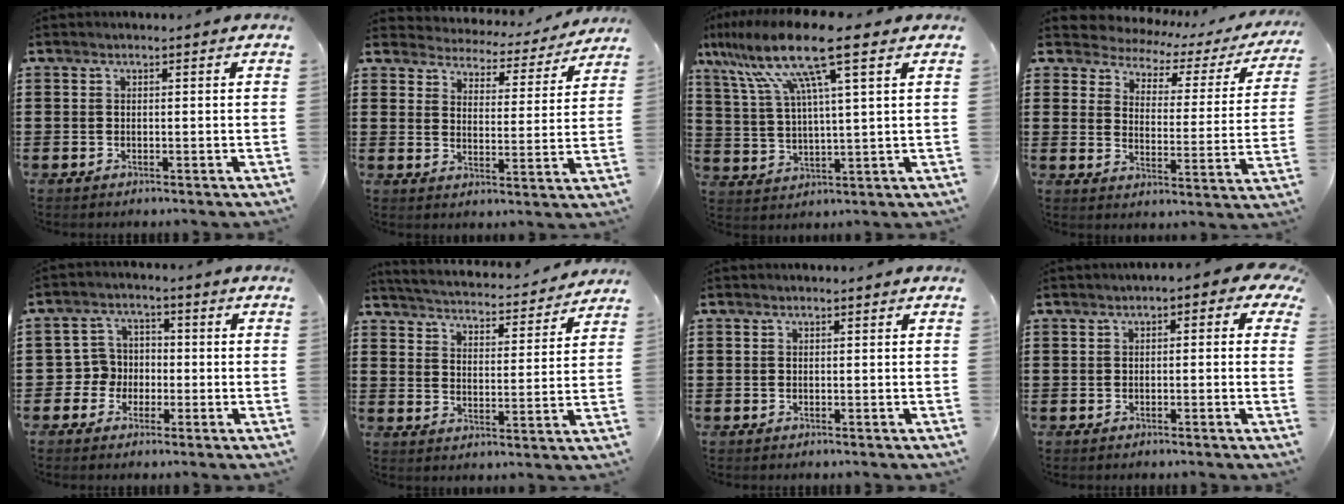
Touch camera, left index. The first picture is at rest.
{"total": 3.7, "force": [3.7, 0.4, -0.2], "torque": [-0.022, -0.032, 0.059]}
{"total": 13.4, "force": [8.1, 1.1, 10.6], "torque": [-0.246, -0.023, 0.129]}
{"total": 3.3, "force": [2.9, 1.3, 0.6], "torque": [-0.037, -0.023, 0.041]}
{"total": 4.4, "force": [-1.6, 4.0, 0.9], "torque": [-0.041, 0.008, -0.036]}
{"total": 3.8, "force": [3.7, -0.4, 0.3], "torque": [-0.030, -0.037, 0.057]}
{"total": 0.0}
{"total": 1.3, "force": [-0.6, 0.6, 1.0], "torque": [-0.022, 0.005, -0.015]}